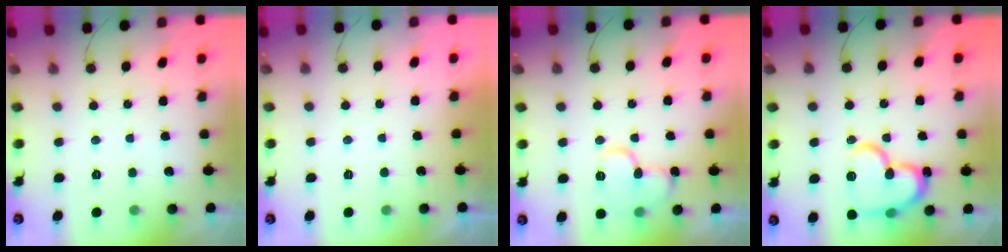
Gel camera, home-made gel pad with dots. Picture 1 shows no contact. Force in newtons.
{"total": 1.0, "press": 1.0, "slide": 0.2}
{"total": 11.7, "press": 11.6, "slide": 1.3}
{"total": 18.0, "press": 18.0, "slide": 1.6}